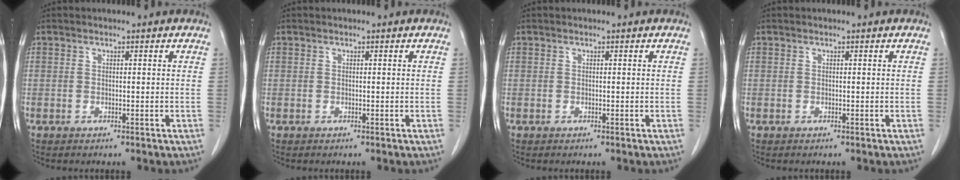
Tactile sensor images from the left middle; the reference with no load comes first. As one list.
[{"total": 0.0}, {"total": 0.0}, {"total": 0.0}]